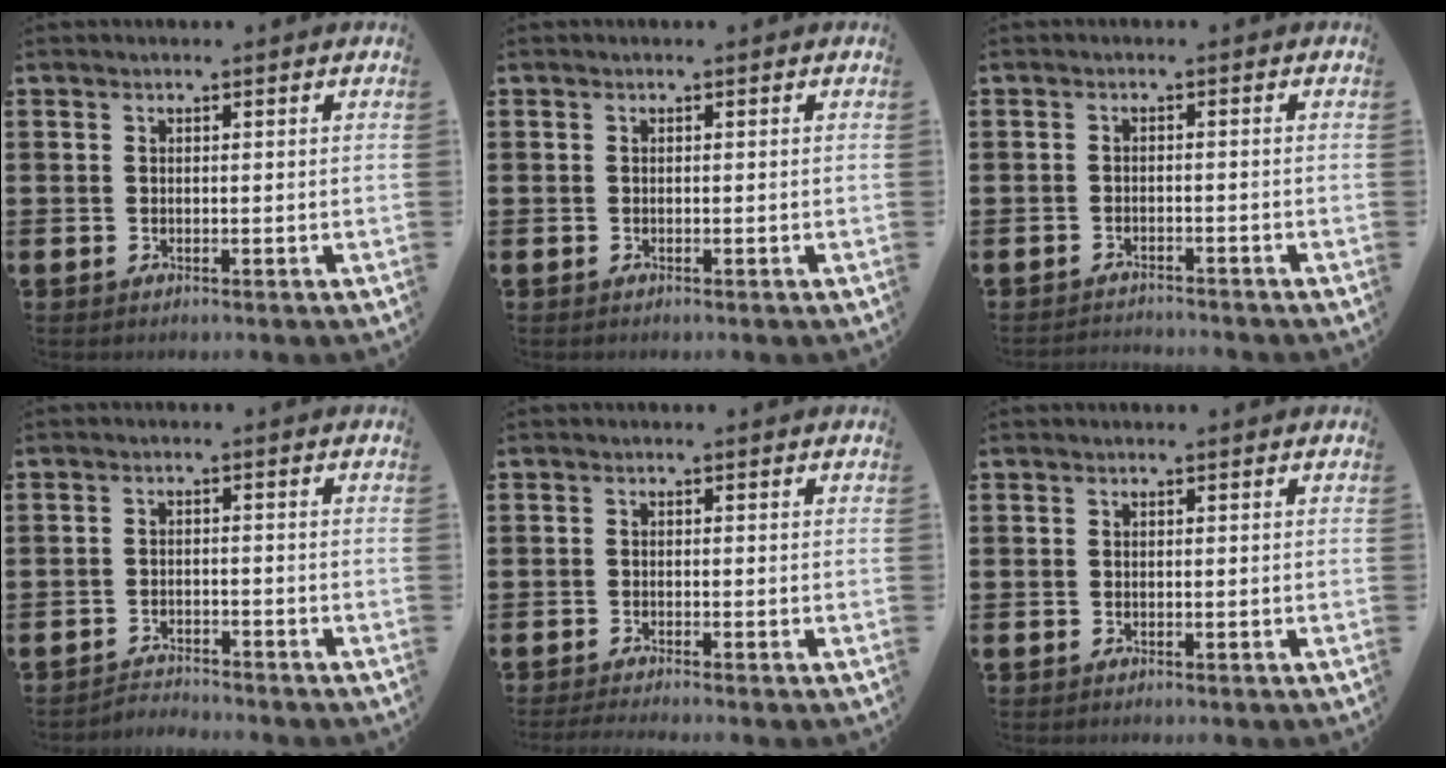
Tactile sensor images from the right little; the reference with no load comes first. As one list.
[{"total": 0.0}, {"total": 1.5, "force": [-1.5, -0.1, -0.2], "torque": [0.000, 0.004, -0.031]}, {"total": 2.3, "force": [-2.3, 0.0, -0.3], "torque": [-0.002, 0.003, -0.050]}, {"total": 1.0, "force": [-0.9, -0.1, 0.5], "torque": [-0.007, -0.002, -0.017]}, {"total": 0.0}]